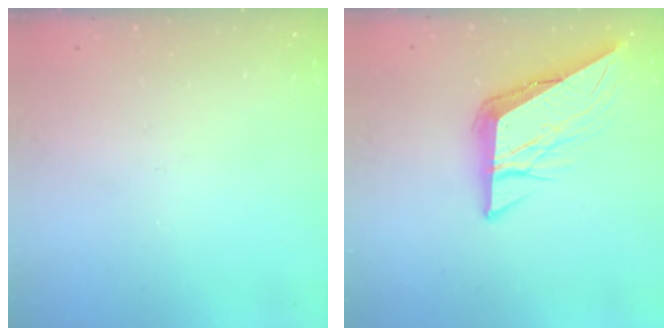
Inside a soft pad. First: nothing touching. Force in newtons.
{"total": 9.3, "press": 9.2, "slide": 1.2}